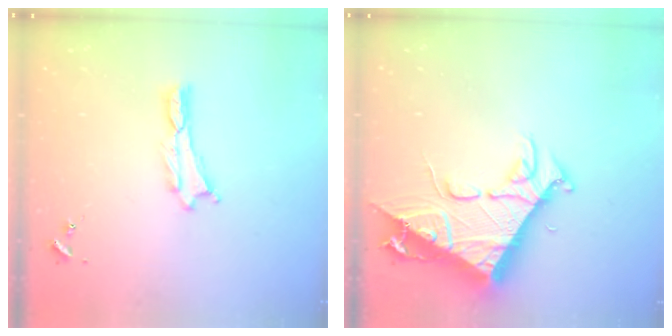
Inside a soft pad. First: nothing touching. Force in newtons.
{"total": 10.1, "press": 10.1, "slide": 0.9}